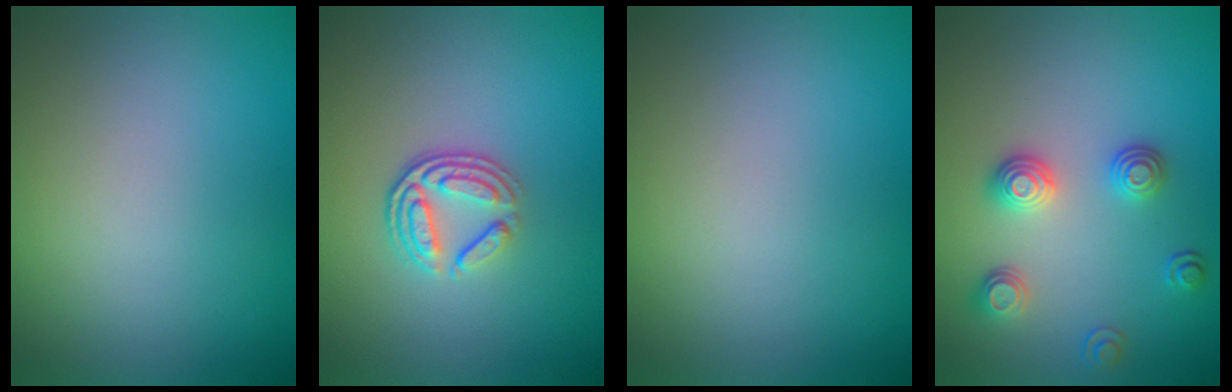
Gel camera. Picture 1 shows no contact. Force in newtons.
{"total": 3.6, "press": 2.6, "slide": 2.6}
{"total": 0.0}
{"total": 2.9, "press": 2.5, "slide": 1.5}